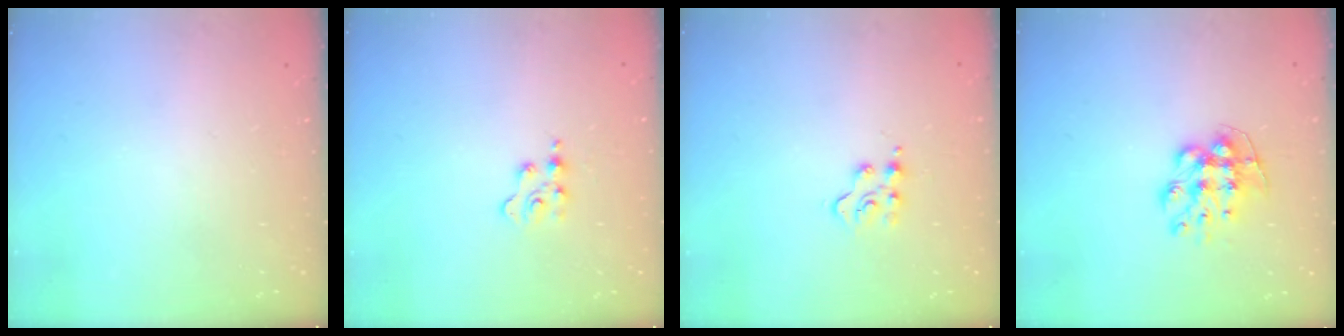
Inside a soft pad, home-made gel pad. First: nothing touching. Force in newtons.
{"total": 3.0, "press": 3.0, "slide": 0.5}
{"total": 5.6, "press": 5.6, "slide": 0.6}
{"total": 9.5, "press": 9.4, "slide": 0.8}